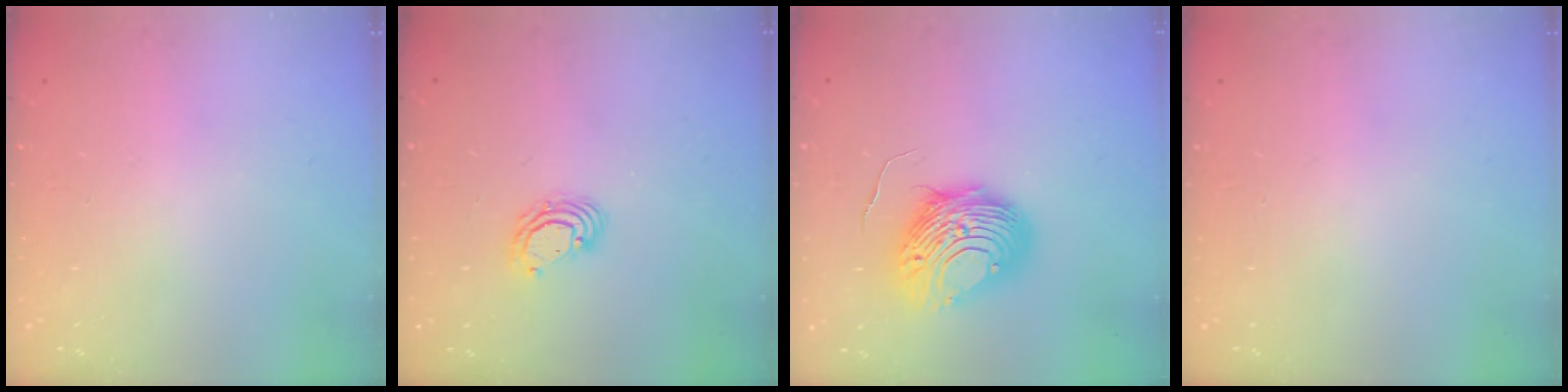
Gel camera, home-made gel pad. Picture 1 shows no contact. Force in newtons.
{"total": 5.1, "press": 5.1, "slide": 0.2}
{"total": 11.1, "press": 11.1, "slide": 0.7}
{"total": 0.0}